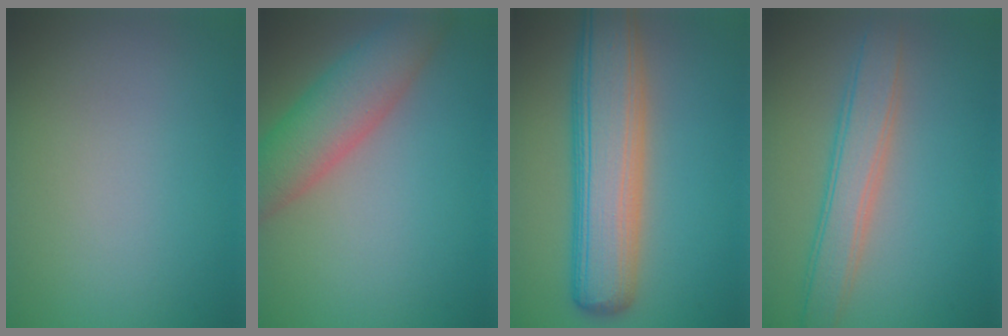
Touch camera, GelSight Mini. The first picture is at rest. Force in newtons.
{"total": 6.0, "press": 5.9, "slide": 0.4}
{"total": 8.8, "press": 8.8, "slide": 0.4}
{"total": 4.1, "press": 4.1, "slide": 0.1}